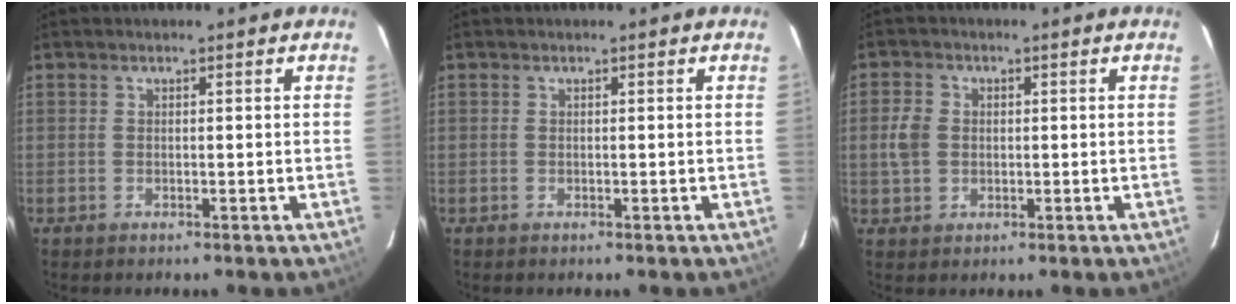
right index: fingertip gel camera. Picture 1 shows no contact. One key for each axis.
{"total": 0.0}
{"total": 4.4, "fx": -0.1, "fy": 3.8, "fz": 2.2, "tx": -0.049, "ty": 0.008, "tz": -0.001}